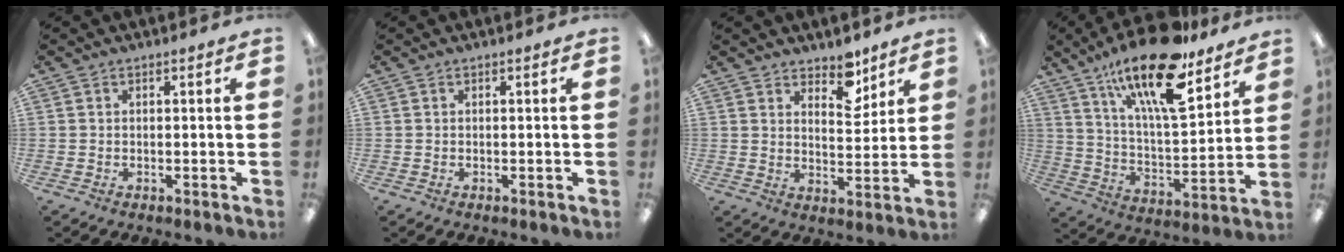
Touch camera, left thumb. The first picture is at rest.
{"total": 0.0}
{"total": 7.4, "force": [6.0, 3.3, 2.8], "torque": [-0.019, -0.044, 0.102]}
{"total": 21.8, "force": [15.1, 6.8, 14.2], "torque": [-0.247, -0.087, 0.253]}